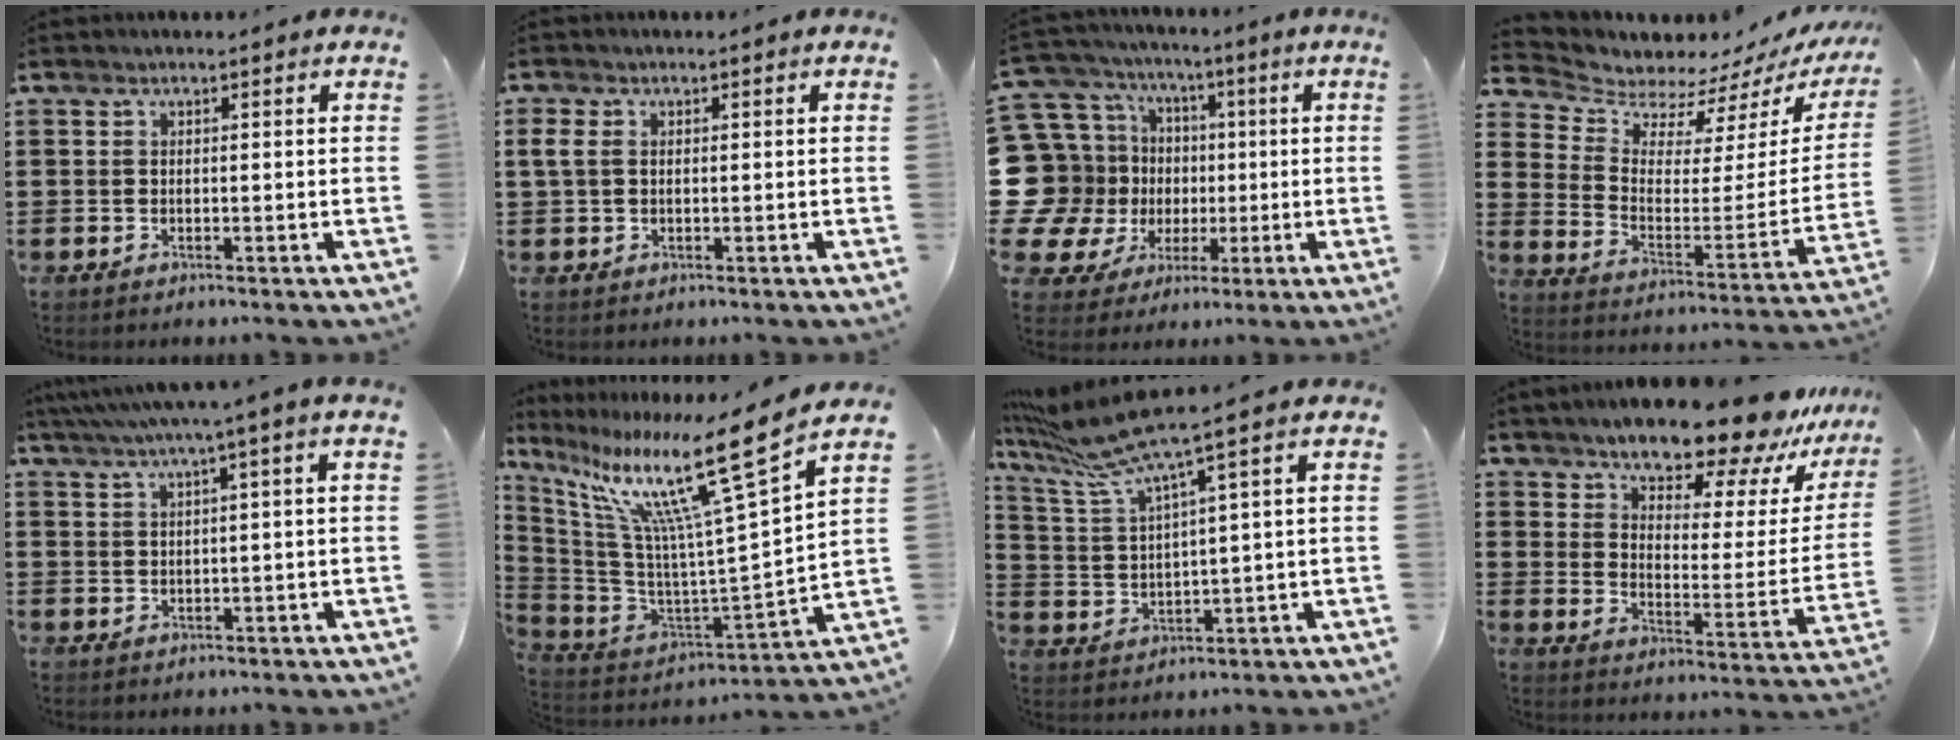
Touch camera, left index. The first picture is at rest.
{"total": 2.5, "force": [0.2, 1.6, 1.9], "torque": [-0.055, 0.001, -0.002]}
{"total": 13.7, "force": [-1.6, 13.3, 3.1], "torque": [-0.144, -0.008, 0.001]}
{"total": 5.9, "force": [5.6, 1.8, 0.0], "torque": [-0.042, -0.055, 0.097]}
{"total": 2.5, "force": [0.7, 0.0, 2.4], "torque": [-0.048, -0.003, 0.011]}
{"total": 16.2, "force": [9.6, 0.5, 13.1], "torque": [-0.276, -0.059, 0.137]}
{"total": 7.3, "force": [5.2, 0.0, 5.1], "torque": [-0.128, -0.023, 0.089]}
{"total": 13.0, "force": [11.5, 3.0, 5.3], "torque": [-0.110, -0.080, 0.199]}